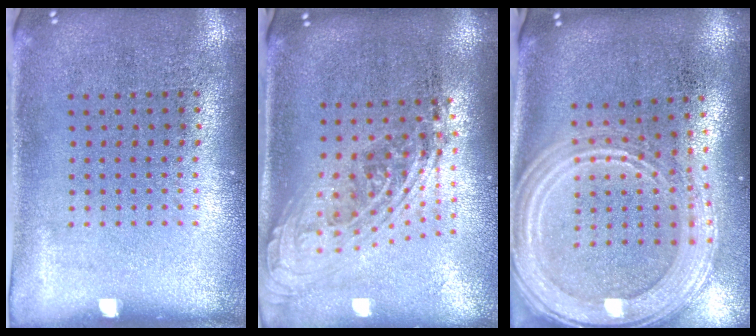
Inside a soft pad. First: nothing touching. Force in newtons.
{"total": 2.1, "press": 1.6, "slide": 1.5}
{"total": 3.0, "press": 2.5, "slide": 1.7}